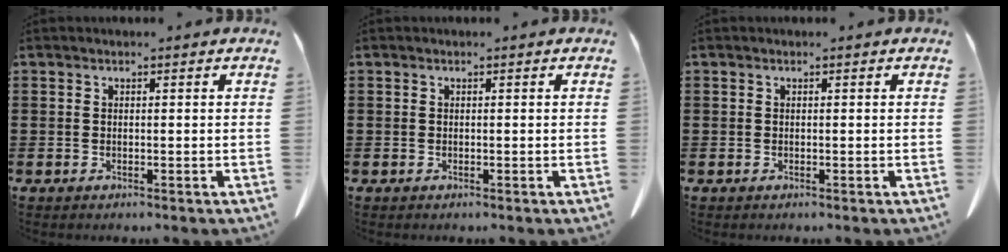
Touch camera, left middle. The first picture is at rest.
{"total": 0.0}
{"total": 0.0}